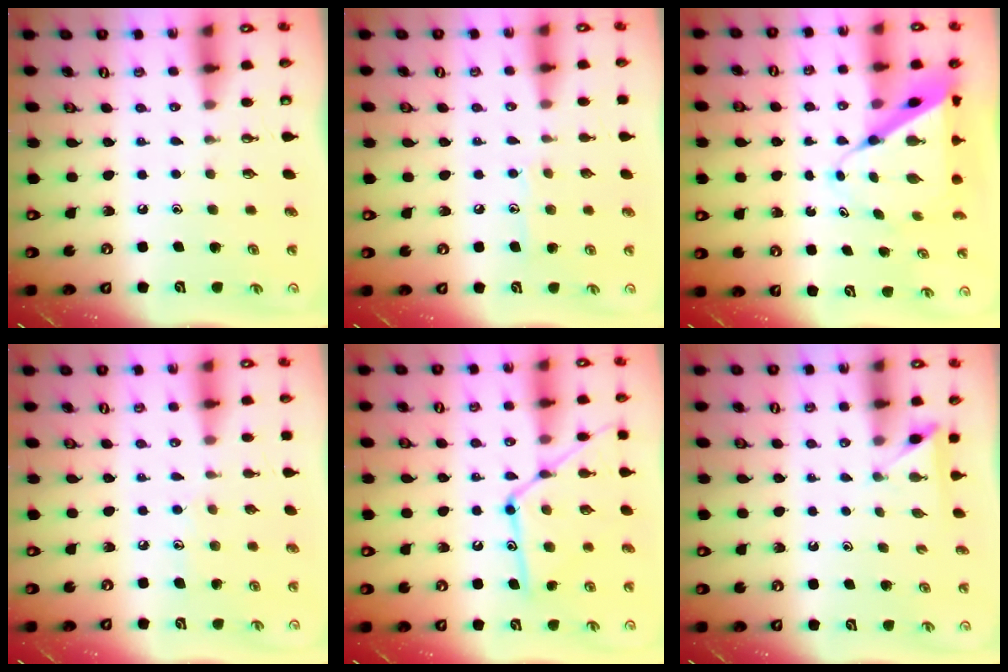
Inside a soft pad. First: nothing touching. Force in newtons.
{"total": 7.5, "press": 7.5, "slide": 0.6}
{"total": 8.9, "press": 8.9, "slide": 0.6}
{"total": 6.4, "press": 6.3, "slide": 0.6}
{"total": 15.6, "press": 15.5, "slide": 1.2}
{"total": 2.5, "press": 2.4, "slide": 0.3}